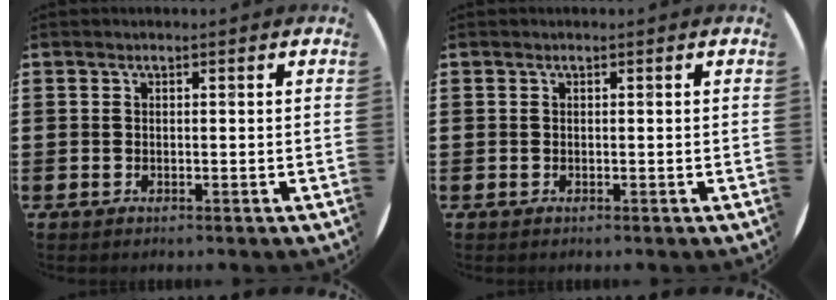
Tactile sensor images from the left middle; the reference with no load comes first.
{"total": 0.0}